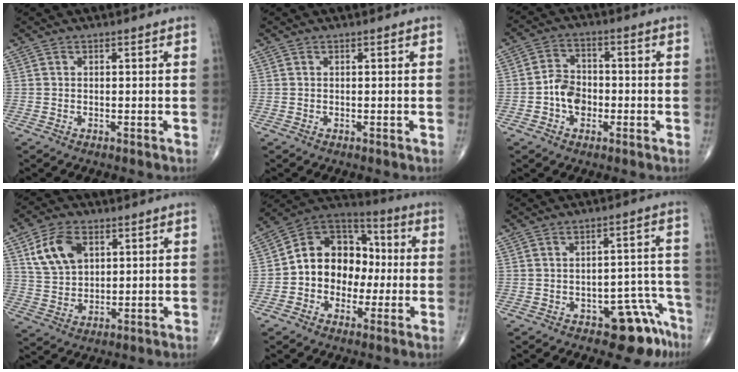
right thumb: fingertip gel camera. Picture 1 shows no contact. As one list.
[{"total": 0.0}, {"total": 6.3, "force": [-1.6, 4.9, 3.7], "torque": [-0.042, 0.022, -0.038]}, {"total": 9.6, "force": [3.8, 6.2, 6.2], "torque": [-0.103, -0.010, 0.078]}, {"total": 14.8, "force": [-0.9, 11.7, 9.0], "torque": [-0.100, 0.045, -0.028]}, {"total": 9.2, "force": [-5.7, 4.5, 5.6], "torque": [-0.028, 0.051, -0.069]}]